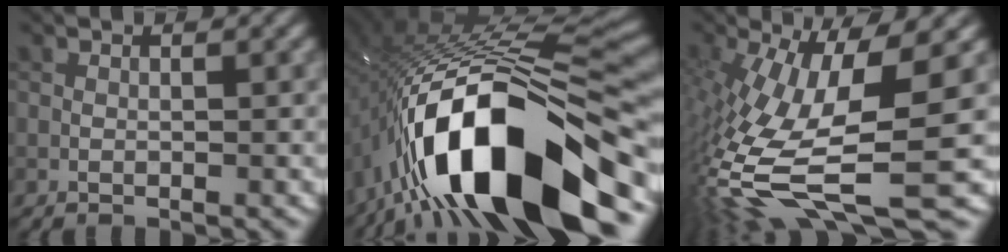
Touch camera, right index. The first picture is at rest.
{"total": 17.5, "force": [-7.9, 6.4, 14.2], "torque": [-0.242, 0.014, -0.134]}
{"total": 14.1, "force": [-3.7, 4.4, 12.9], "torque": [-0.268, -0.020, -0.059]}